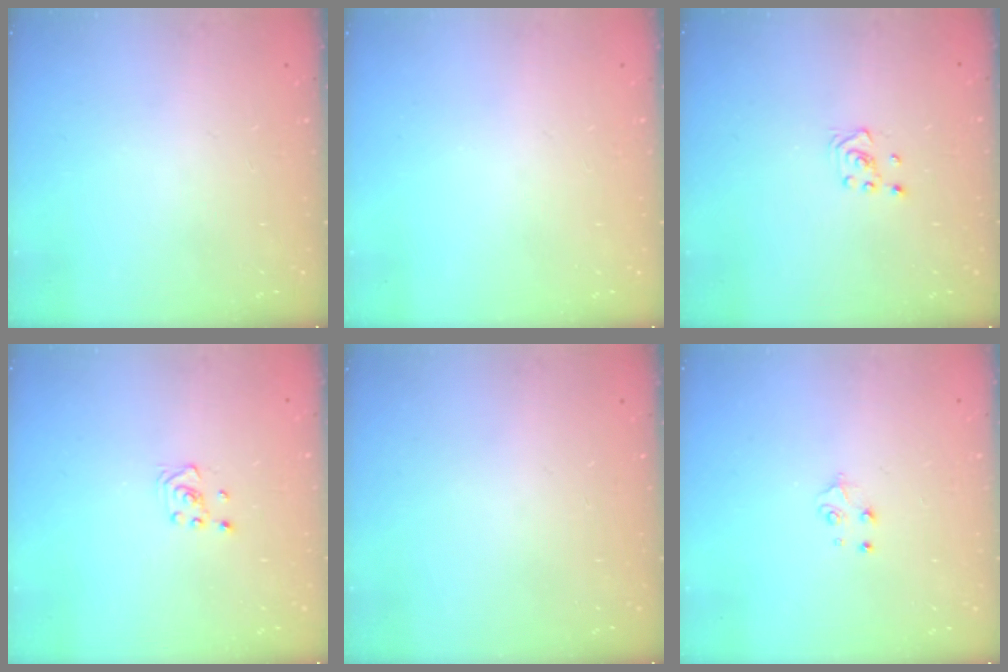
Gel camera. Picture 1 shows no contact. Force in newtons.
{"total": 0.0}
{"total": 2.6, "press": 2.4, "slide": 1.0}
{"total": 2.6, "press": 2.4, "slide": 1.0}
{"total": 0.0}
{"total": 4.5, "press": 4.5, "slide": 0.6}